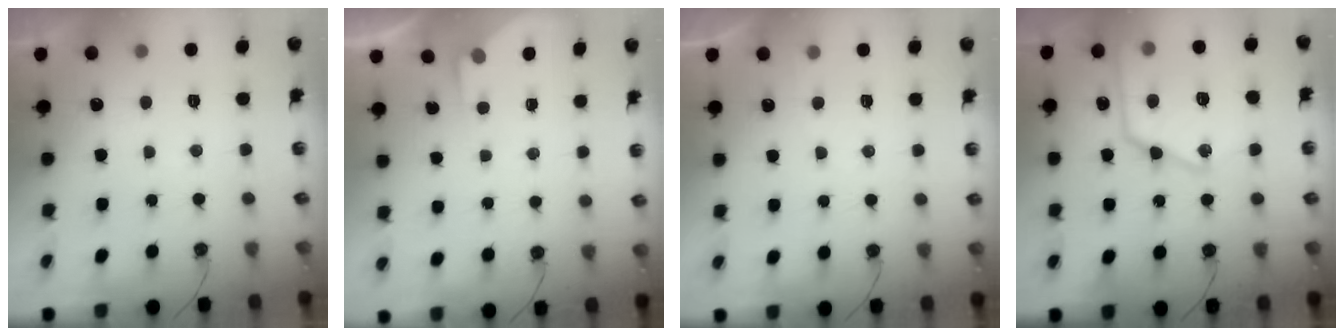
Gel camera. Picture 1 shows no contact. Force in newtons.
{"total": 2.8, "press": 2.8, "slide": 0.4}
{"total": 3.3, "press": 3.2, "slide": 0.4}
{"total": 19.8, "press": 19.8, "slide": 1.3}